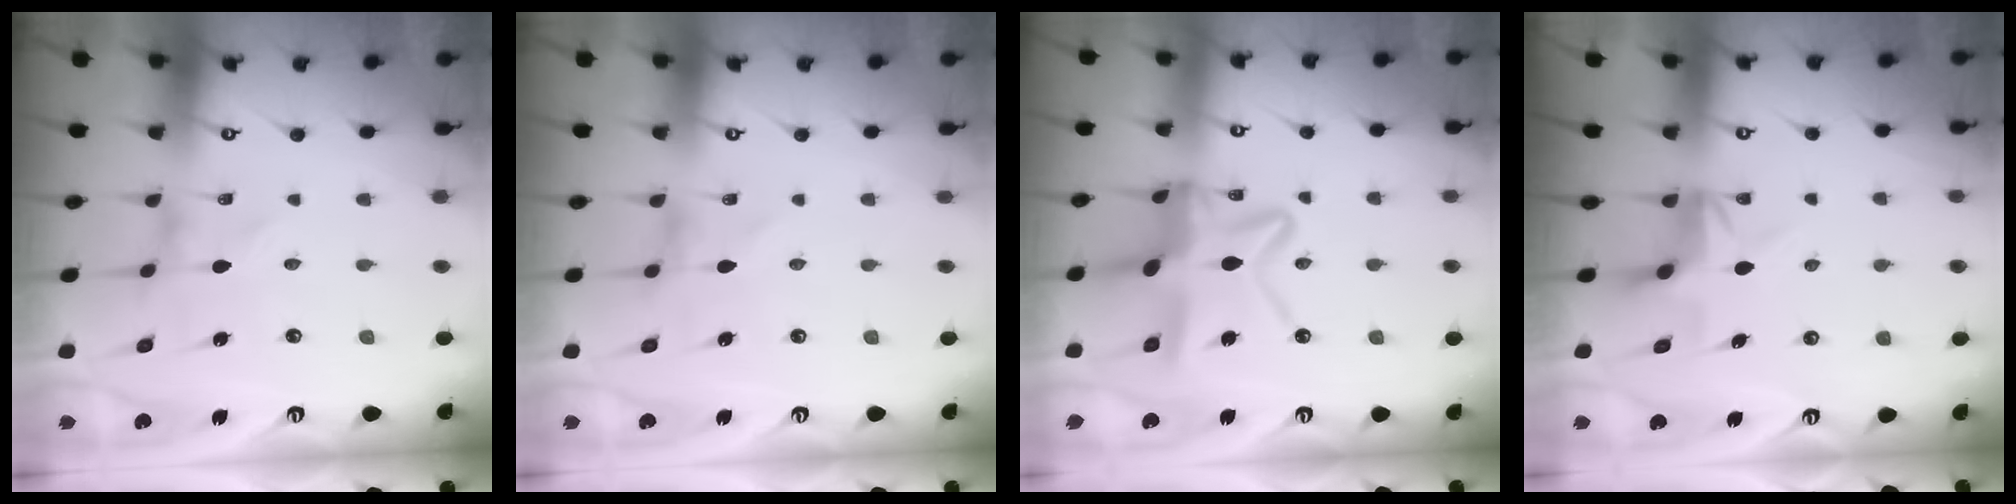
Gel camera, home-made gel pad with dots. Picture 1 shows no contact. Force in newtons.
{"total": 2.3, "press": 2.3, "slide": 0.3}
{"total": 15.6, "press": 15.5, "slide": 1.4}
{"total": 5.4, "press": 5.0, "slide": 1.8}